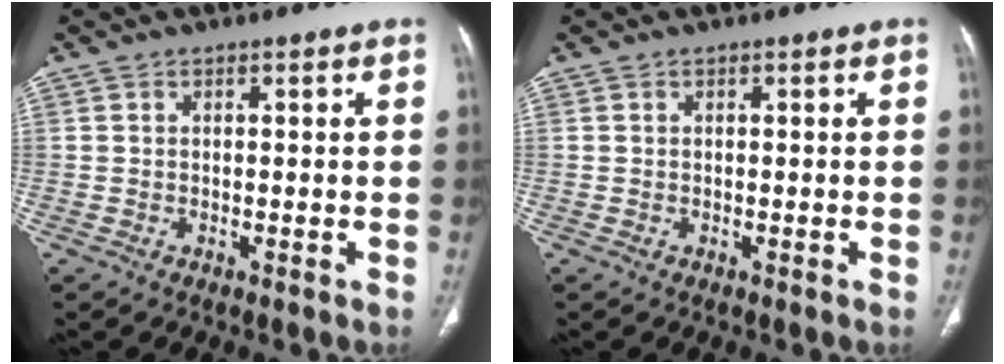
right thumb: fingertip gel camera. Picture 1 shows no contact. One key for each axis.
{"total": 0.0}